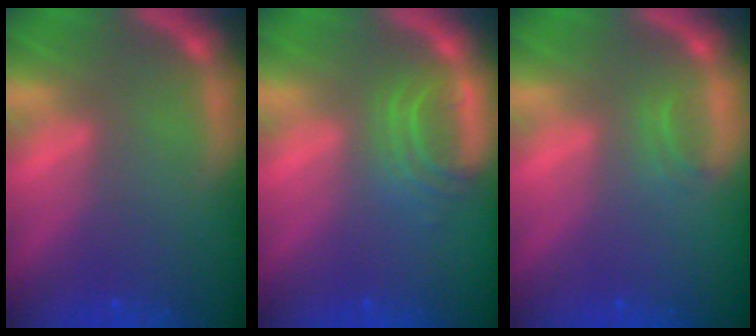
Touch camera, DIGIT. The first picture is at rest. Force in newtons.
{"total": 2.9}
{"total": 0.9}